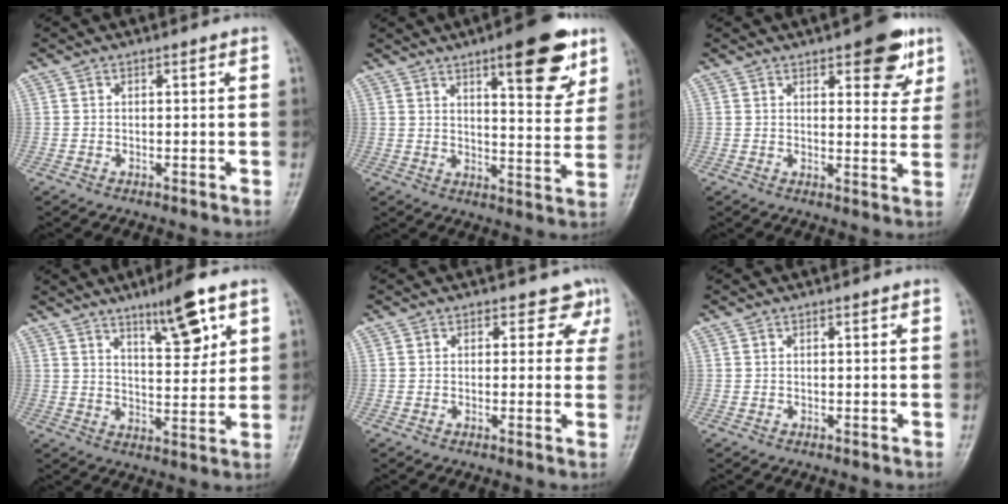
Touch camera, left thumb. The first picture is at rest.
{"total": 14.1, "force": [8.1, 4.2, 10.8], "torque": [-0.115, -0.042, 0.111]}
{"total": 9.1, "force": [5.2, 3.7, 6.5], "torque": [-0.054, -0.023, 0.063]}
{"total": 9.8, "force": [5.6, 2.4, 7.7], "torque": [-0.109, -0.034, 0.091]}
{"total": 3.5, "force": [2.0, 2.7, 1.1], "torque": [0.024, -0.007, 0.009]}
{"total": 0.0}